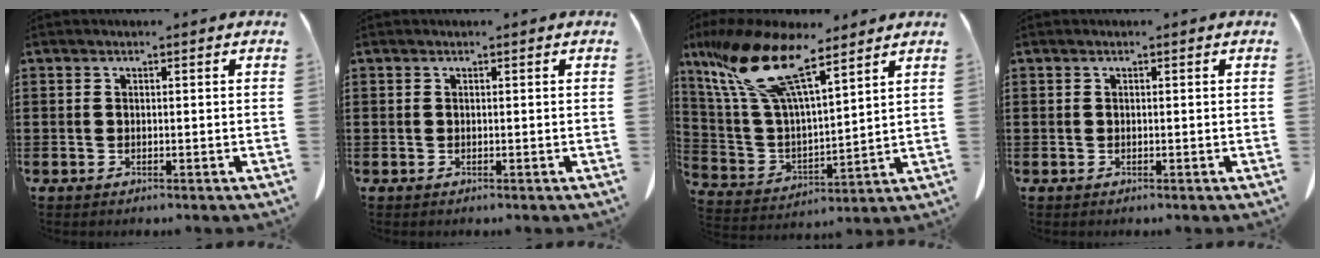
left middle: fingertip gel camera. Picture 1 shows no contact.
{"total": 0.0}
{"total": 14.7, "force": [9.9, 4.0, 10.1], "torque": [-0.249, -0.043, 0.166]}
{"total": 0.0}